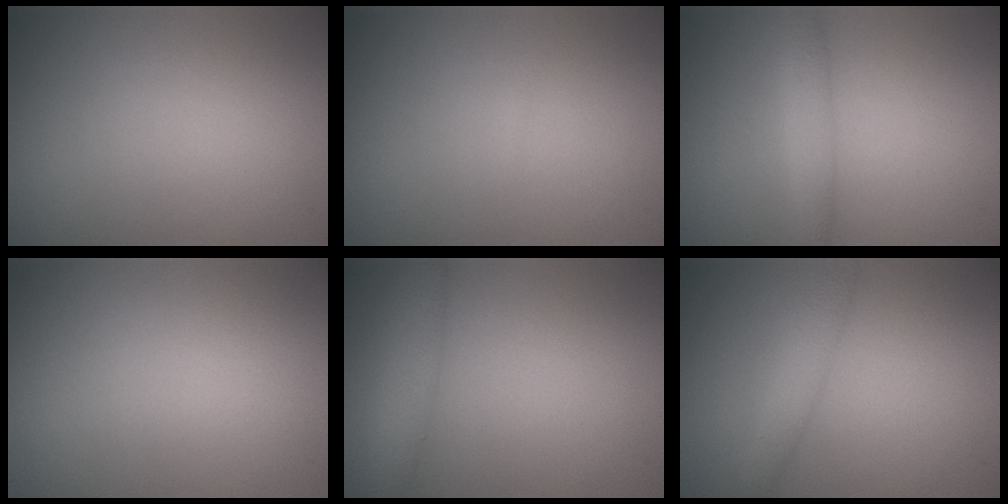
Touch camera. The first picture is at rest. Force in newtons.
{"total": 0.0}
{"total": 1.9, "press": 1.9, "slide": 0.1}
{"total": 0.0}
{"total": 2.9, "press": 2.9, "slide": 0.1}
{"total": 2.1, "press": 2.1, "slide": 0.1}